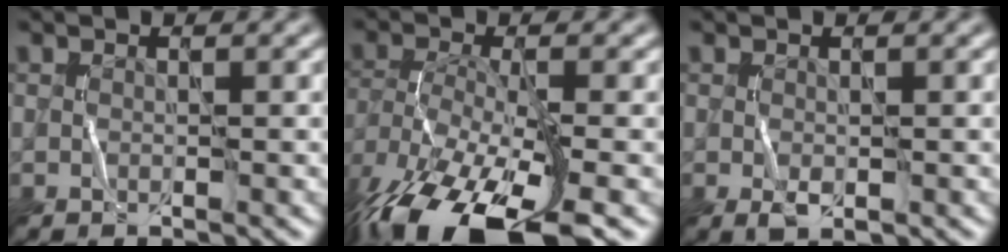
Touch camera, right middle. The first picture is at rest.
{"total": 14.1, "force": [-9.4, 4.8, 9.4], "torque": [-0.205, -0.042, -0.148]}
{"total": 1.2, "force": [-0.3, 0.7, 1.0], "torque": [-0.020, -0.004, -0.002]}